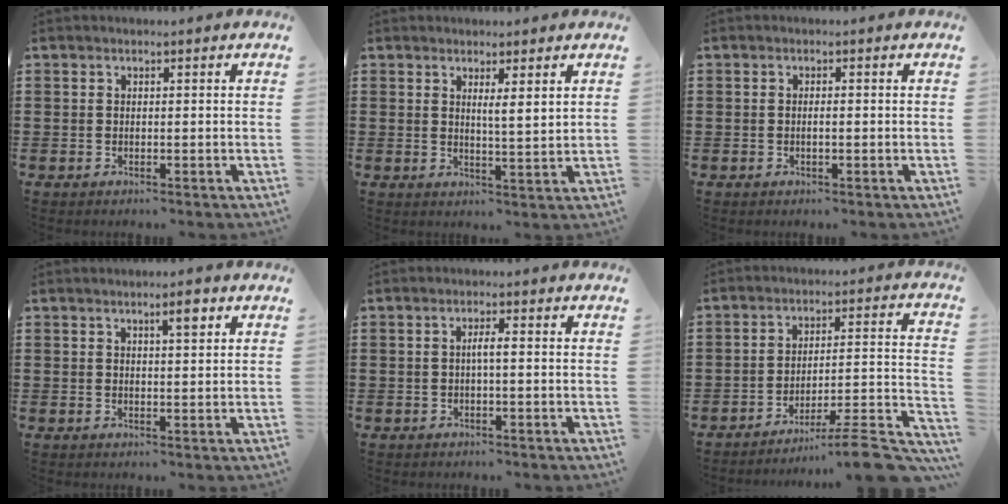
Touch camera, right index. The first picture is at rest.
{"total": 2.4, "force": [1.4, -0.3, 2.0], "torque": [-0.034, -0.008, 0.022]}
{"total": 0.9, "force": [-0.3, 0.2, 0.8], "torque": [-0.017, -0.001, -0.004]}
{"total": 3.1, "force": [1.7, 0.6, 2.5], "torque": [-0.035, 0.000, 0.023]}
{"total": 1.9, "force": [-0.3, 0.1, 1.9], "torque": [-0.036, 0.001, -0.007]}
{"total": 9.0, "force": [-7.7, -0.1, 4.6], "torque": [-0.062, -0.001, -0.150]}